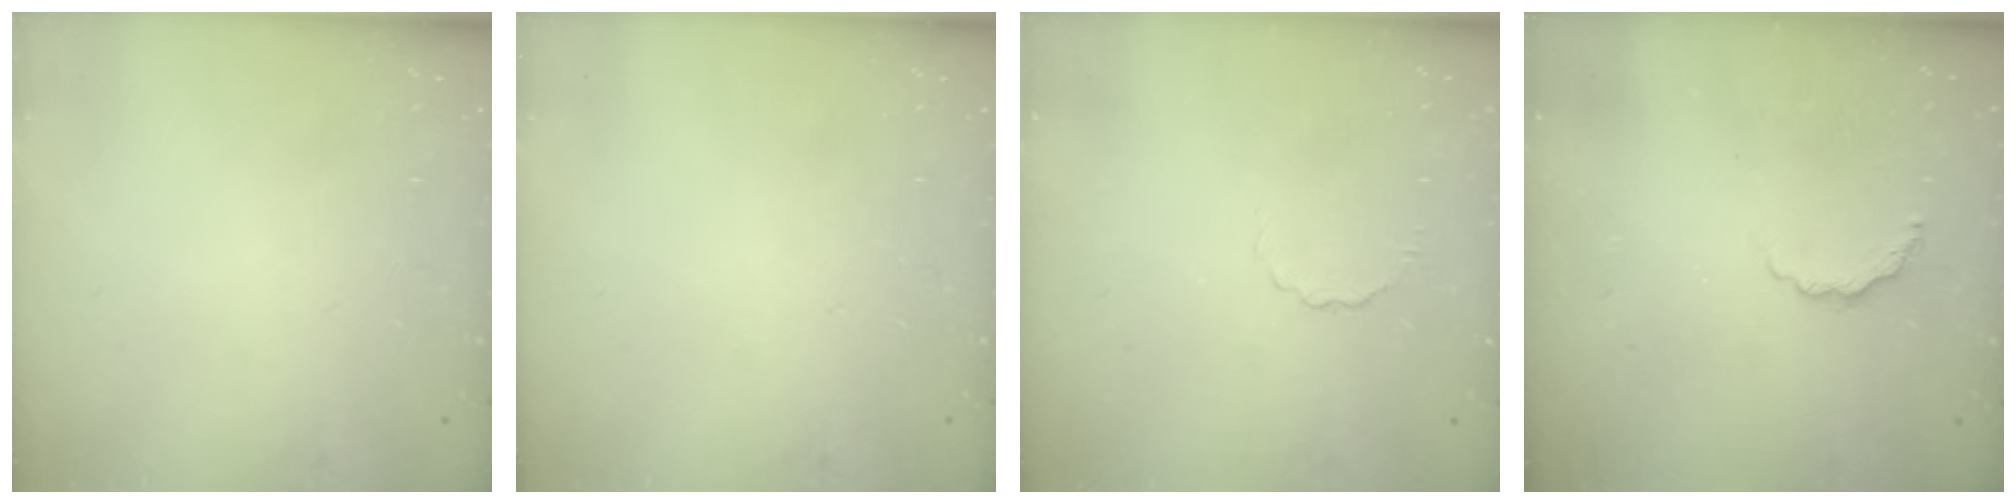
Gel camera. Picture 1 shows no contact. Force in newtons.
{"total": 0.0}
{"total": 3.2, "press": 3.0, "slide": 1.2}
{"total": 4.7, "press": 4.6, "slide": 1.1}